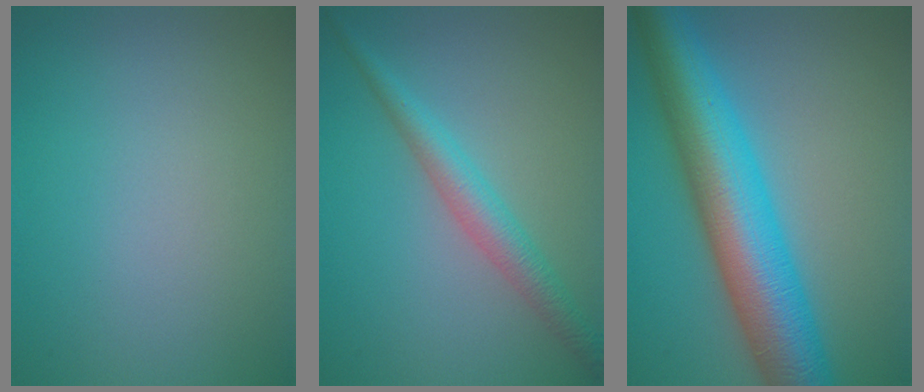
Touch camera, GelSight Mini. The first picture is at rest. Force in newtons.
{"total": 3.3, "press": 3.3, "slide": 0.1}
{"total": 11.6, "press": 11.6, "slide": 0.1}